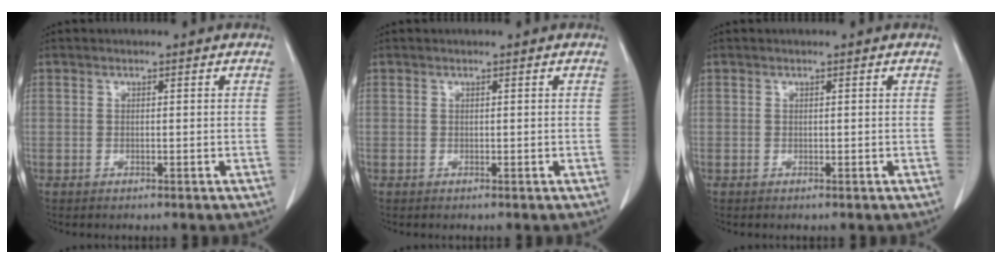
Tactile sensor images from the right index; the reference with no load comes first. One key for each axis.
{"total": 0.0}
{"total": 0.0}